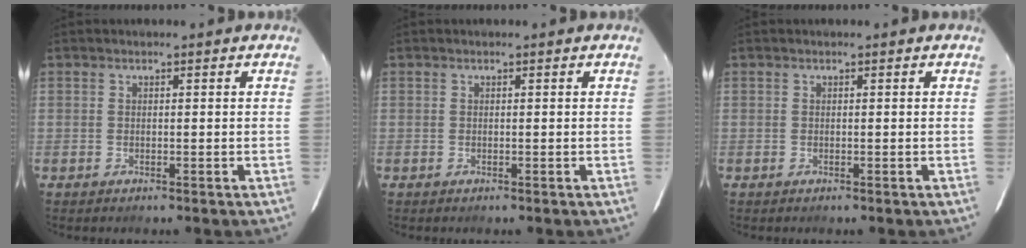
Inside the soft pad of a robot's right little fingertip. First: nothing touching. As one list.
[{"total": 0.0}, {"total": 0.0}]